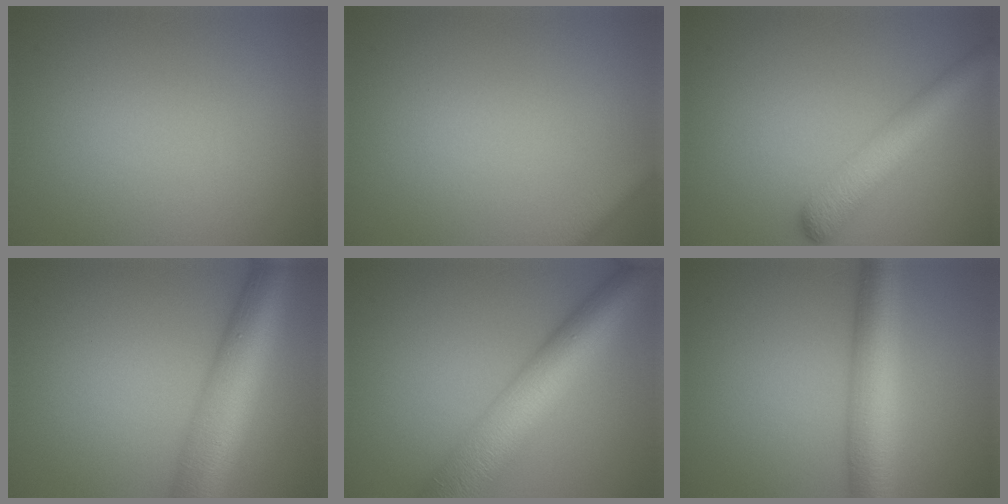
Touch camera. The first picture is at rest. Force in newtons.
{"total": 2.2, "press": 2.2, "slide": 0.2}
{"total": 4.7, "press": 4.7, "slide": 0.2}
{"total": 10.1, "press": 10.1, "slide": 0.3}
{"total": 10.2, "press": 10.2, "slide": 0.2}
{"total": 6.3, "press": 6.3, "slide": 0.1}